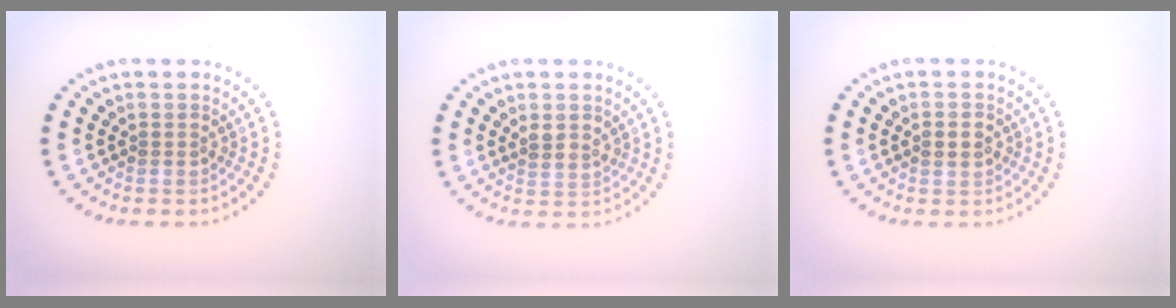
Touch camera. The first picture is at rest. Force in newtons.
{"total": 1.2, "press": 1.0, "slide": 0.6}
{"total": 2.1, "press": 2.1, "slide": 0.1}